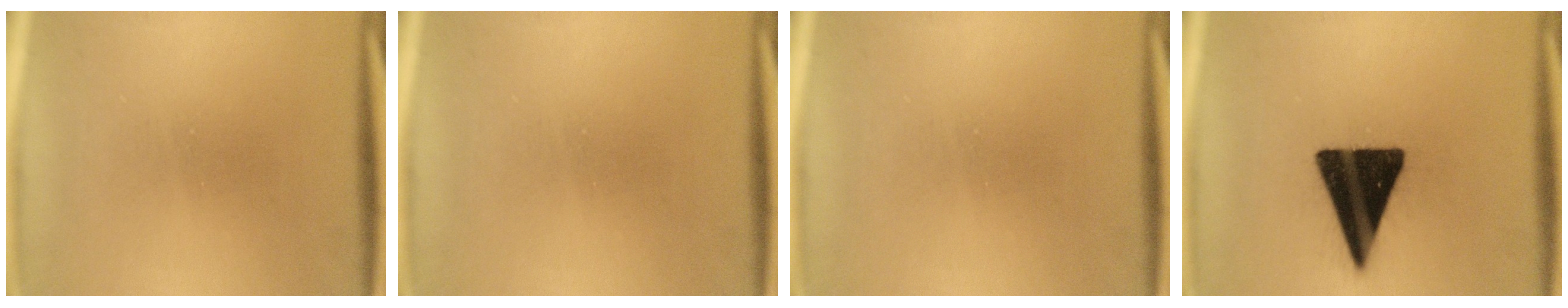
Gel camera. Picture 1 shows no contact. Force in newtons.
{"total": 0.0}
{"total": 0.0}
{"total": 18.8}